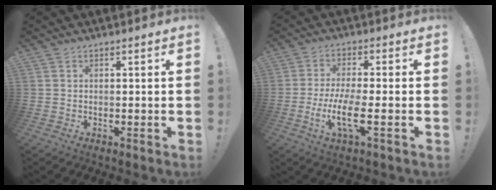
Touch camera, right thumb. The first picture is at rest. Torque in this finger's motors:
{"motor_torque": [-0.01, 0.18, 0.90, -0.61, 0.07]}